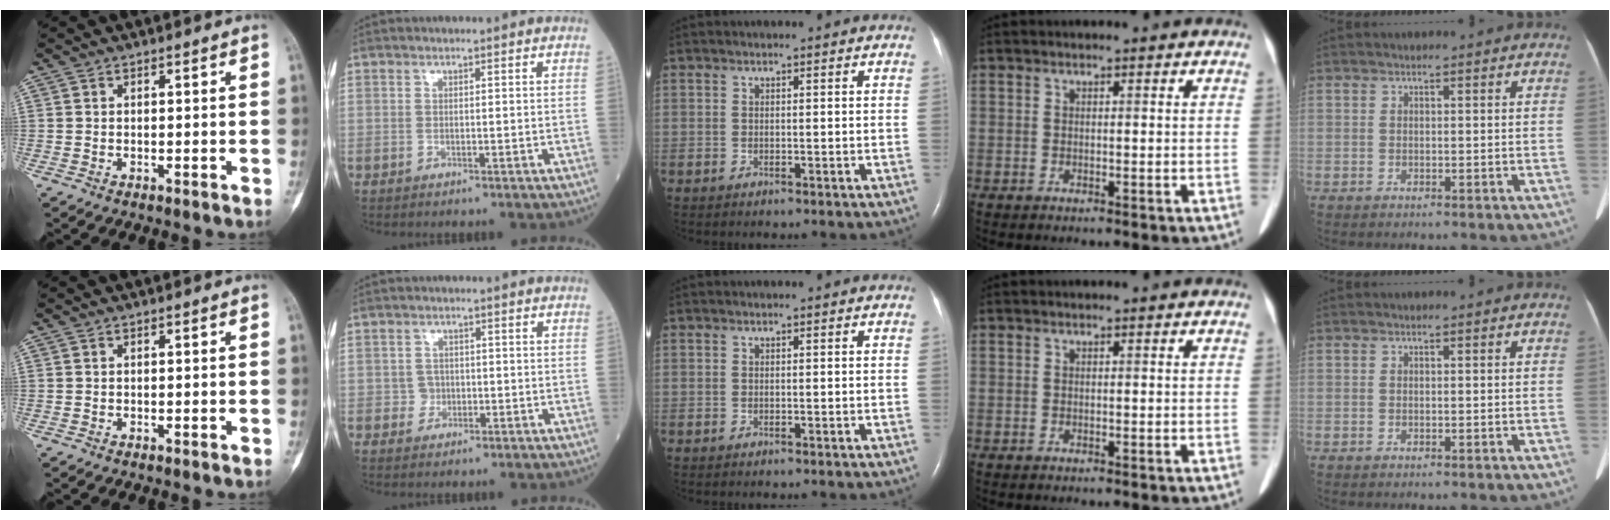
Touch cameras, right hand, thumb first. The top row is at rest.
{"index": {"total": 1.9, "force": [-0.5, 1.8, 0.4], "torque": [-0.001, 0.007, -0.008]}}